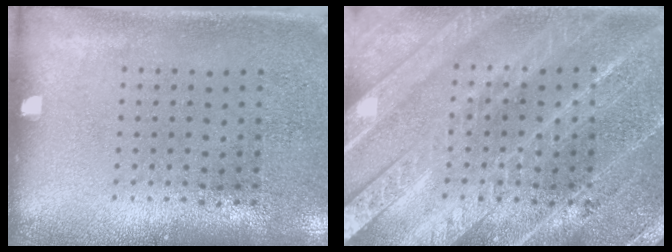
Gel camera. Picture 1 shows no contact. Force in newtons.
{"total": 5.9, "press": 5.9, "slide": 0.7}